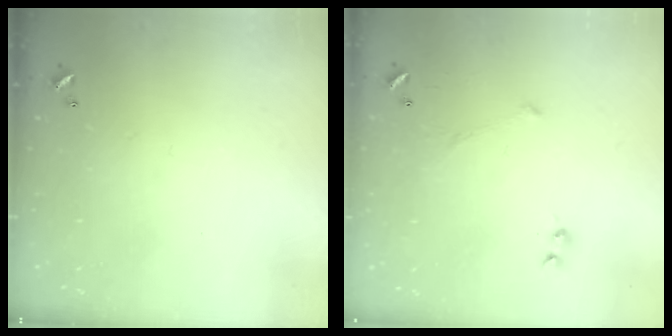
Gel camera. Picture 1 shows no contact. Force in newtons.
{"total": 4.8, "press": 4.7, "slide": 0.8}